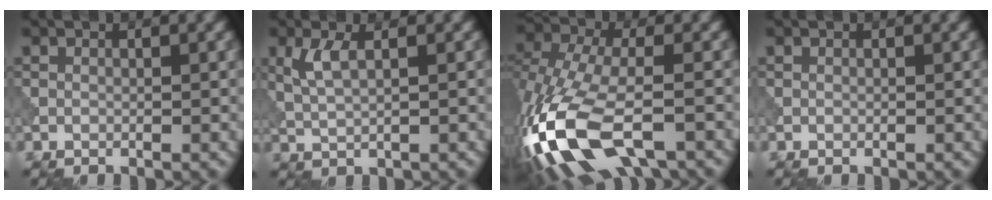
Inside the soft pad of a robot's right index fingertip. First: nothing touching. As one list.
[{"total": 2.5, "force": [0.8, 0.8, 2.3], "torque": [-0.055, 0.002, 0.018]}, {"total": 12.9, "force": [-5.6, 6.2, 9.8], "torque": [-0.236, -0.020, -0.107]}, {"total": 0.0}]